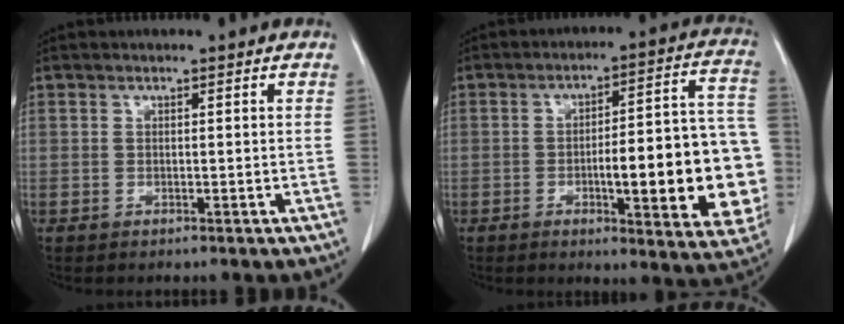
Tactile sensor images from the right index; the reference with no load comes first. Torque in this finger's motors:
{"motor_torque": [1.12, -0.05, 0.45, 0.13]}